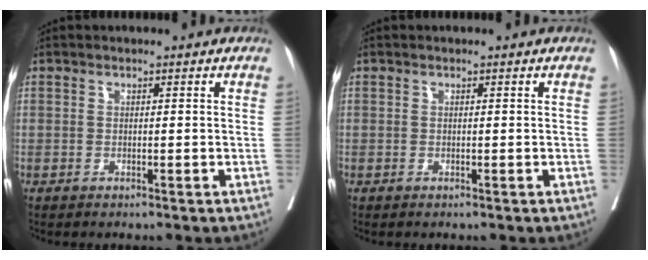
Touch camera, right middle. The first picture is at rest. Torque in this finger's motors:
{"motor_torque": [-0.08, -0.03, -0.03, 0.00]}